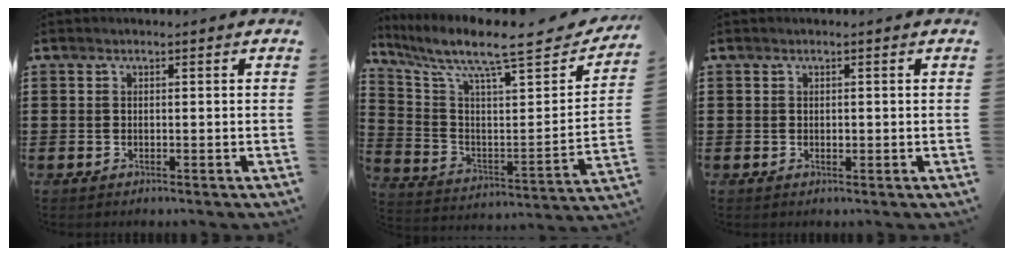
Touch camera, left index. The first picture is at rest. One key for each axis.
{"total": 9.7, "fx": 7.8, "fy": 1.2, "fz": 5.6, "tx": -0.129, "ty": -0.067, "tz": 0.119}
{"total": 0.6, "fx": 0.1, "fy": 0.3, "fz": 0.5, "tx": -0.010, "ty": 0.001, "tz": 0.003}